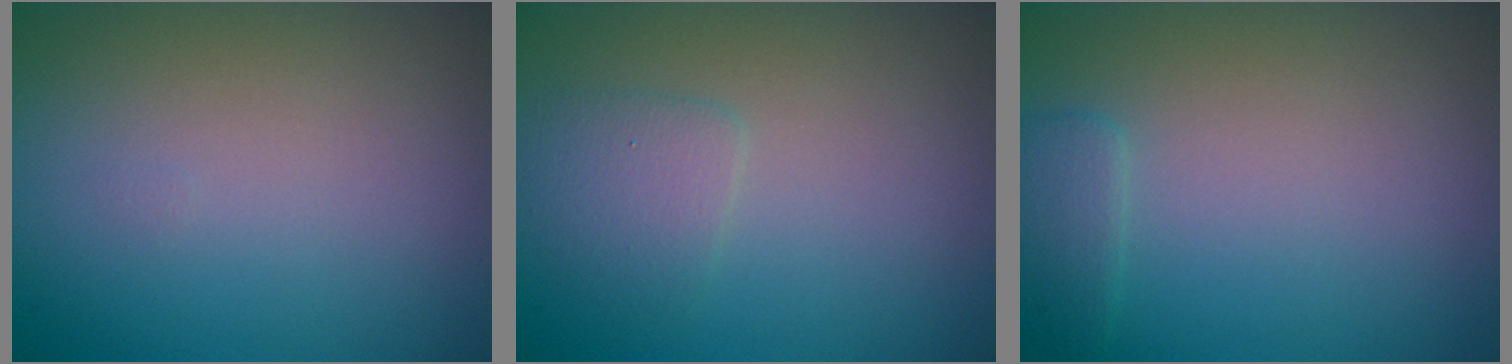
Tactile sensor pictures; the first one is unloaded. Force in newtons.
{"total": 1.6, "press": 1.6, "slide": 0.1}
{"total": 1.6, "press": 1.6, "slide": 0.1}